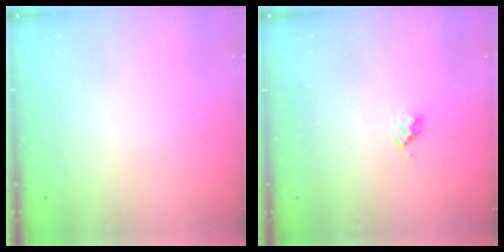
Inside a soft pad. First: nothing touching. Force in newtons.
{"total": 2.7, "press": 2.6, "slide": 0.4}